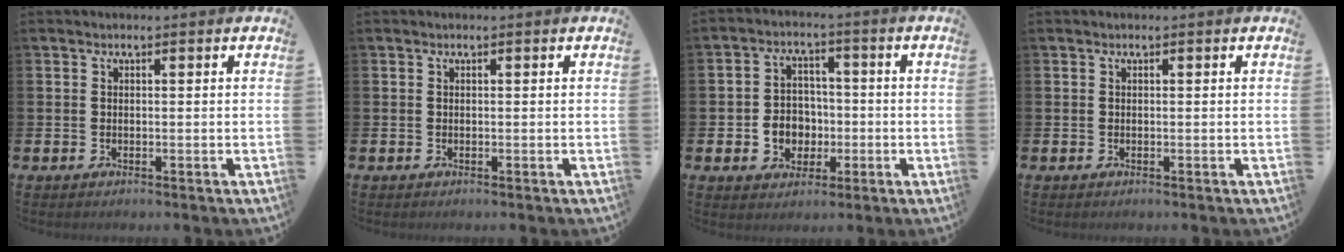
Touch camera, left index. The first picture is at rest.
{"total": 0.0}
{"total": 5.0, "force": [-0.8, 4.7, 1.6], "torque": [-0.031, 0.004, -0.020]}
{"total": 0.0}